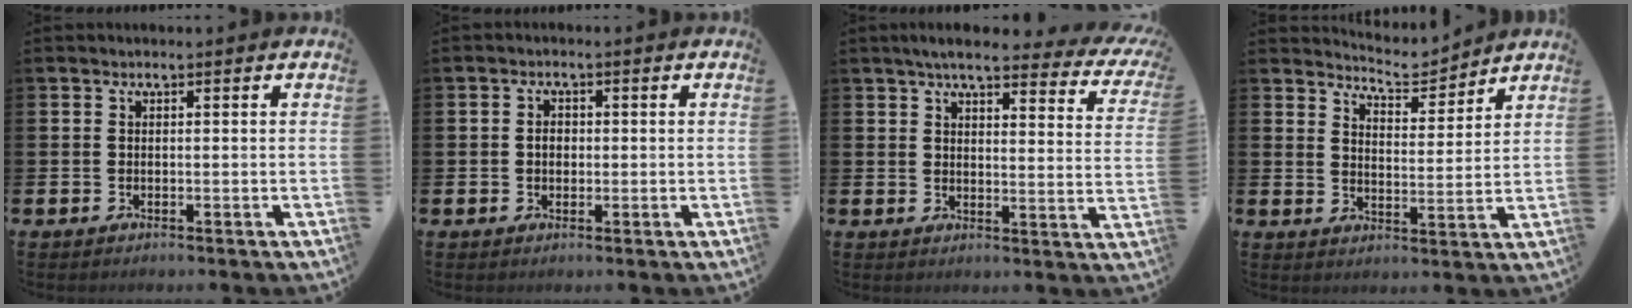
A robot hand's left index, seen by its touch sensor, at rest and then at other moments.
{"total": 1.8, "force": [0.0, 1.4, 1.1], "torque": [-0.002, 0.002, -0.007]}
{"total": 5.4, "force": [4.6, 1.0, 2.7], "torque": [-0.056, -0.025, 0.074]}
{"total": 5.7, "force": [5.6, 0.7, 0.2], "torque": [-0.025, -0.037, 0.103]}